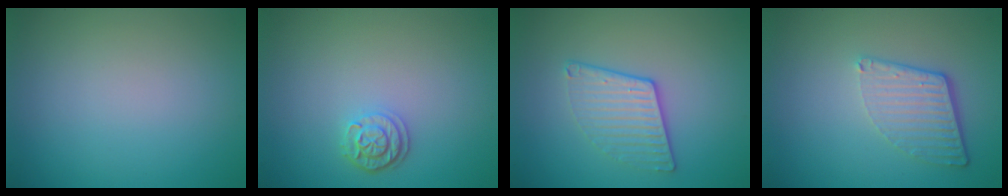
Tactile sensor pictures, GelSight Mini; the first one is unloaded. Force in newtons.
{"total": 2.2, "press": 1.9, "slide": 1.1}
{"total": 2.8, "press": 2.3, "slide": 1.6}
{"total": 4.1, "press": 2.9, "slide": 2.8}